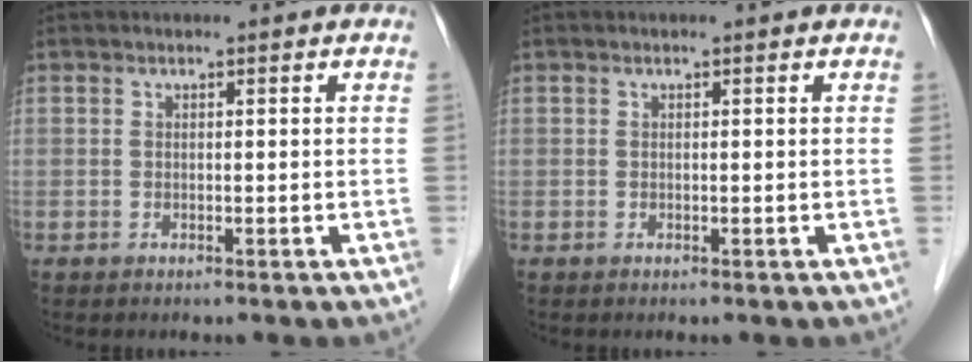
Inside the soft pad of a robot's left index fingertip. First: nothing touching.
{"total": 0.0}